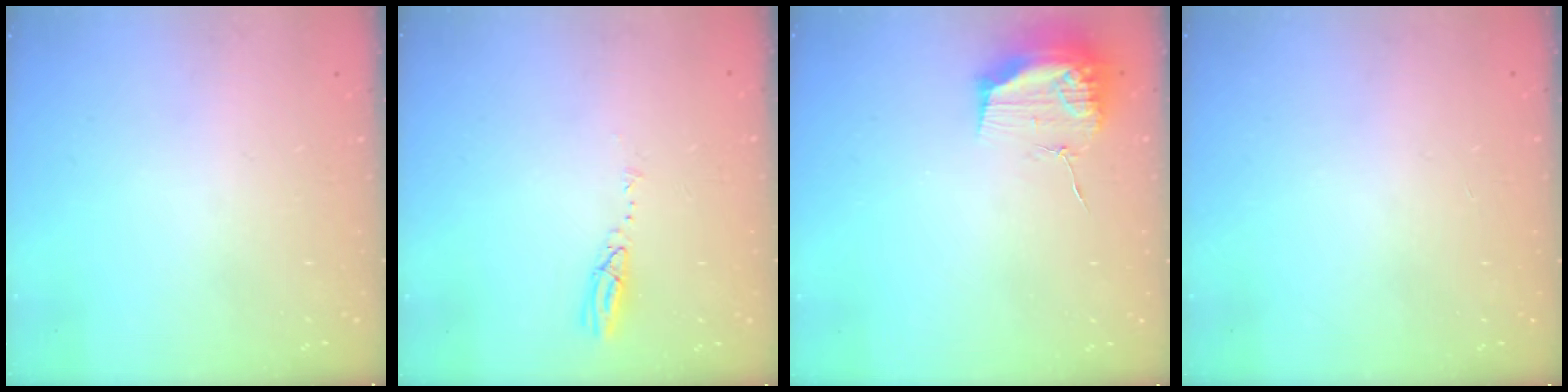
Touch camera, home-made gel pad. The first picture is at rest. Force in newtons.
{"total": 3.7, "press": 3.7, "slide": 0.2}
{"total": 13.1, "press": 13.1, "slide": 0.1}
{"total": 0.9, "press": 0.0, "slide": 0.9}